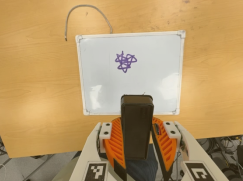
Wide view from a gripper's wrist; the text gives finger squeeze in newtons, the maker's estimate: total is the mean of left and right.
{"total": 8.5, "left": 6.7, "right": 10.2}